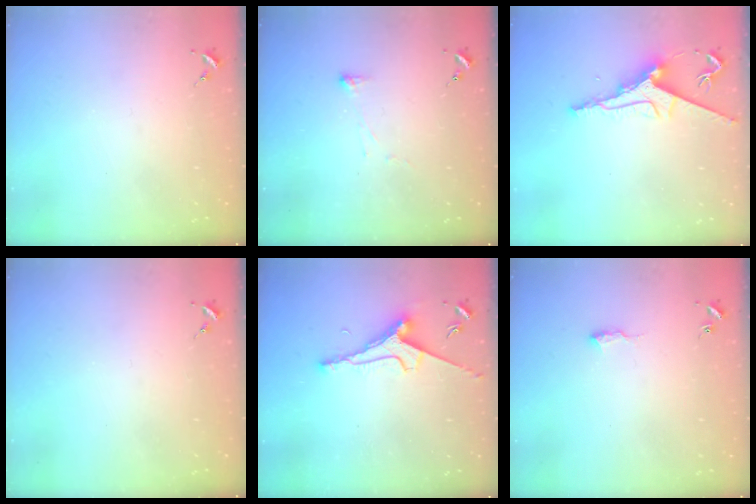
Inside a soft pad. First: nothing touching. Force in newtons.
{"total": 2.9, "press": 2.8, "slide": 0.6}
{"total": 9.2, "press": 9.2, "slide": 0.3}
{"total": 0.0}
{"total": 7.6, "press": 7.5, "slide": 0.9}
{"total": 7.3, "press": 7.2, "slide": 0.8}